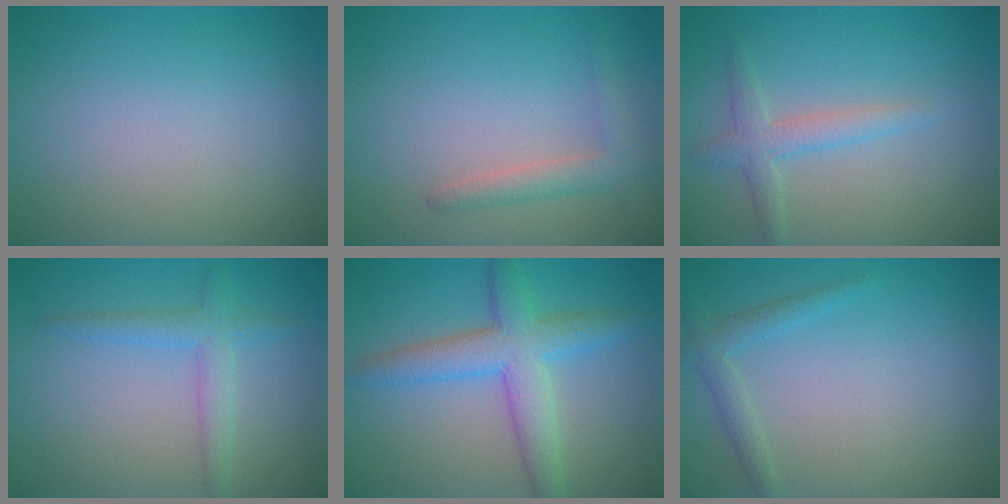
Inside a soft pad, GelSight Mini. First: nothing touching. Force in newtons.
{"total": 2.2, "press": 2.1, "slide": 0.2}
{"total": 2.3, "press": 2.3, "slide": 0.1}
{"total": 2.0, "press": 2.0, "slide": 0.1}
{"total": 5.3, "press": 5.3, "slide": 0.2}
{"total": 1.8, "press": 1.7, "slide": 0.1}